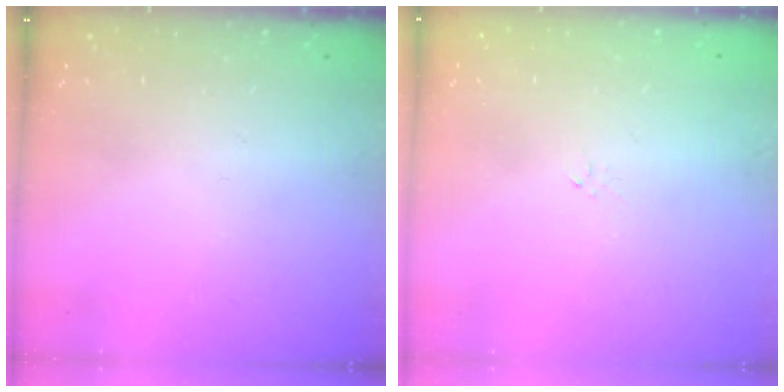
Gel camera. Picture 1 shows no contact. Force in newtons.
{"total": 0.0}